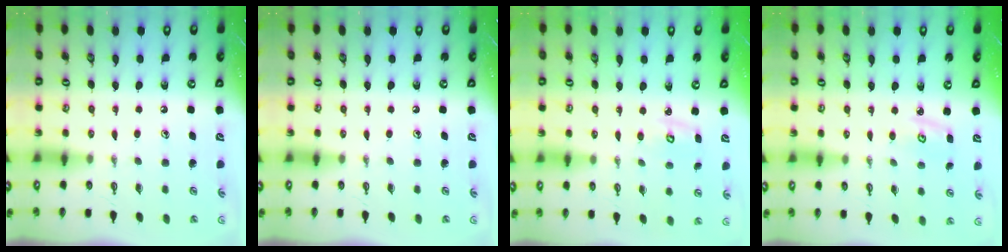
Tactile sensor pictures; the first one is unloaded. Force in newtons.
{"total": 0.0}
{"total": 3.5, "press": 3.5, "slide": 0.3}
{"total": 3.2, "press": 3.2, "slide": 0.4}